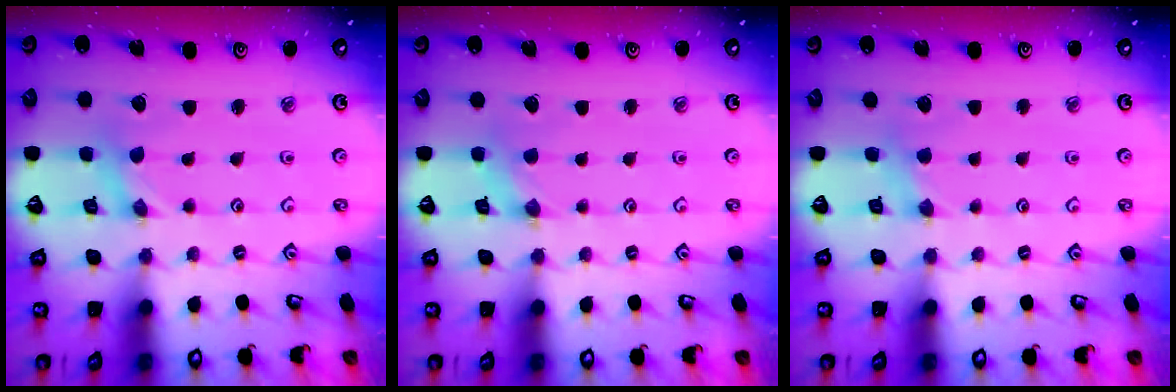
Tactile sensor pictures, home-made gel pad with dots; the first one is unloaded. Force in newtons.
{"total": 1.2, "press": 1.2, "slide": 0.2}
{"total": 2.3, "press": 2.2, "slide": 0.4}